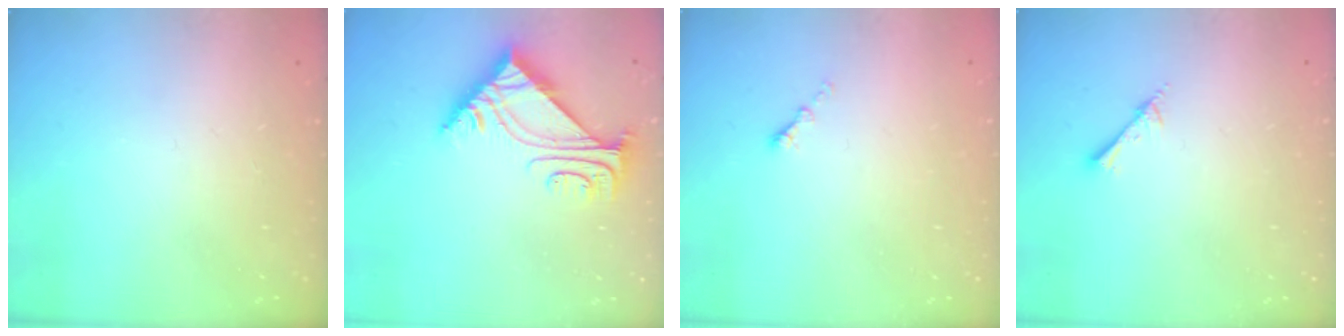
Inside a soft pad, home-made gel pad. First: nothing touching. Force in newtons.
{"total": 7.0, "press": 6.9, "slide": 0.9}
{"total": 1.1, "press": 1.0, "slide": 0.5}
{"total": 2.6, "press": 2.6, "slide": 0.3}